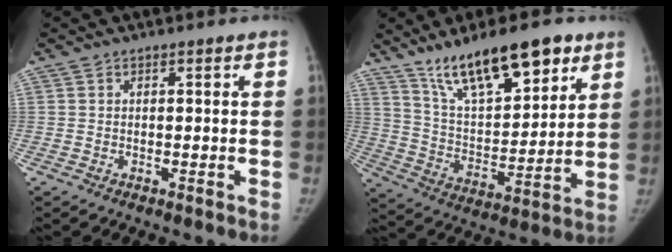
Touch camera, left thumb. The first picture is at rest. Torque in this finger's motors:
{"motor_torque": [0.24, 0.18, 1.14, -1.63, 0.14]}